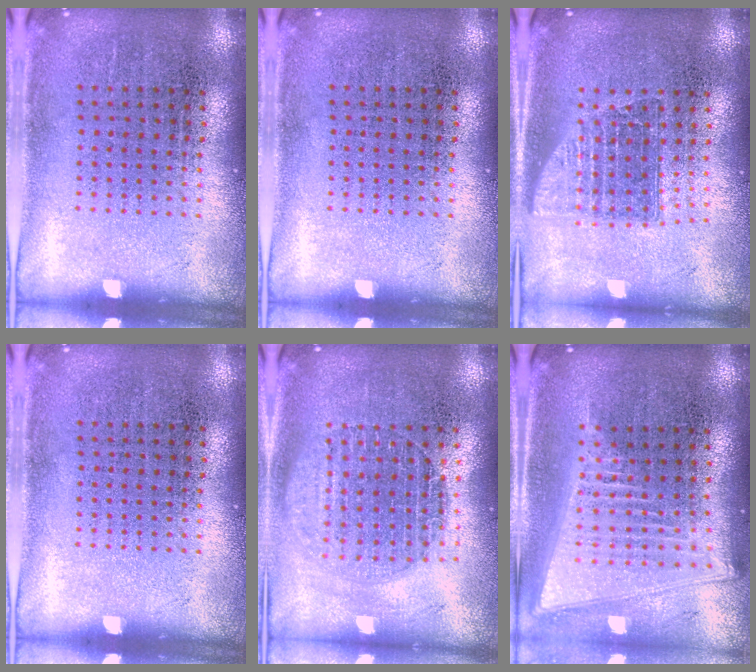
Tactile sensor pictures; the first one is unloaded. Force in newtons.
{"total": 0.0}
{"total": 1.5, "press": 1.2, "slide": 0.9}
{"total": 0.0}
{"total": 1.6, "press": 1.4, "slide": 0.7}
{"total": 2.1, "press": 1.7, "slide": 1.2}